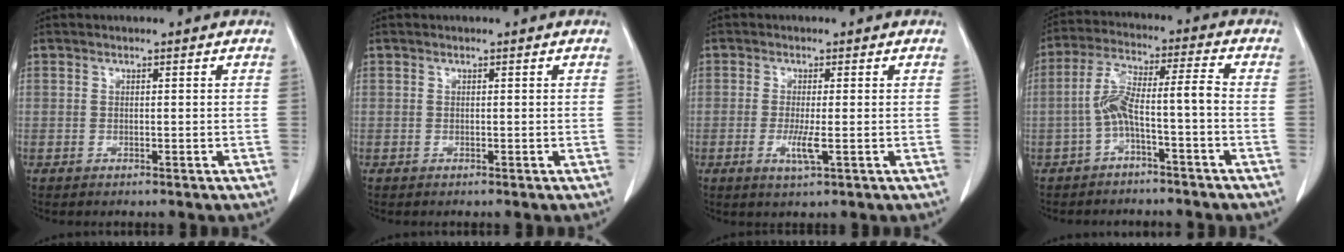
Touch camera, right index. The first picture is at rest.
{"total": 0.0}
{"total": 3.3, "force": [-0.8, 0.2, 3.2], "torque": [-0.067, -0.007, -0.012]}
{"total": 7.4, "force": [-2.5, 0.3, 6.9], "torque": [-0.135, 0.037, -0.044]}